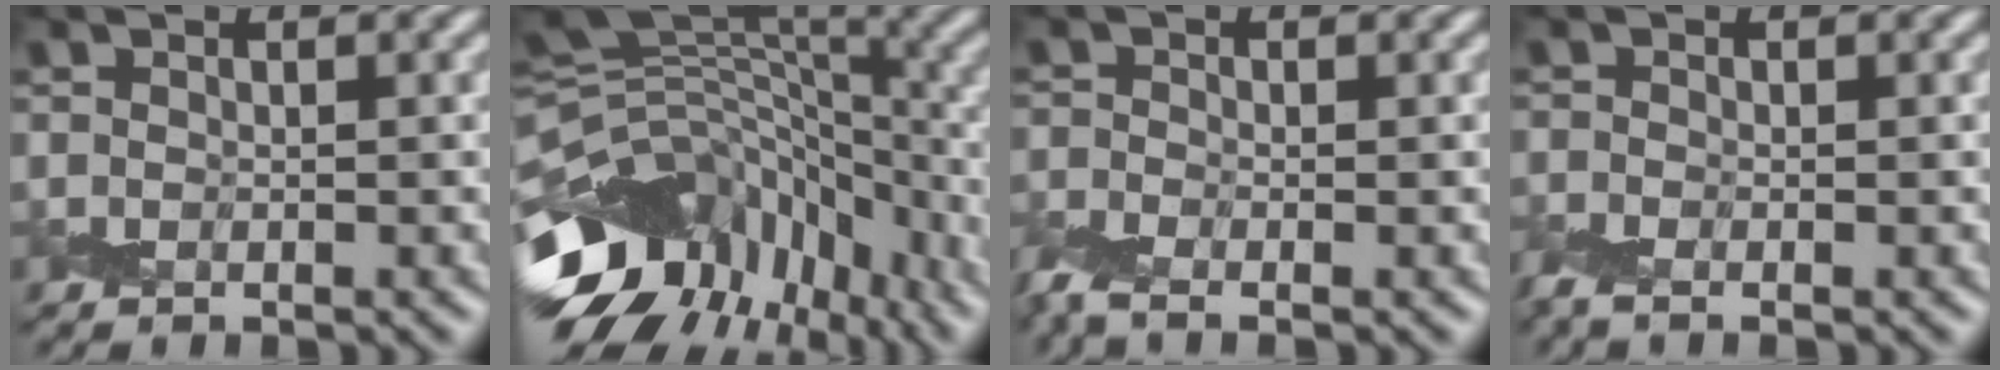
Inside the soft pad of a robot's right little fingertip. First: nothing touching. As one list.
[{"total": 12.7, "force": [-7.2, 7.9, 6.8], "torque": [-0.142, 0.028, -0.118]}, {"total": 3.3, "force": [-2.0, 1.5, 2.2], "torque": [-0.062, -0.004, -0.053]}, {"total": 2.2, "force": [-1.1, 1.1, 1.5], "torque": [-0.048, 0.000, -0.030]}]